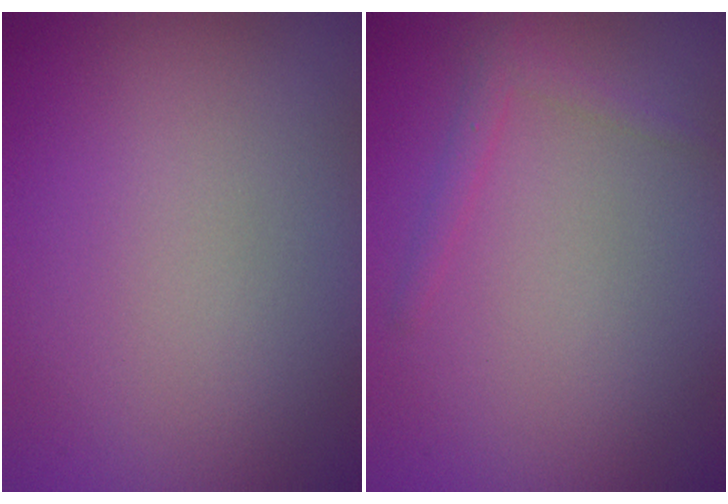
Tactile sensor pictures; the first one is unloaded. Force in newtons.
{"total": 1.3, "press": 1.3, "slide": 0.1}